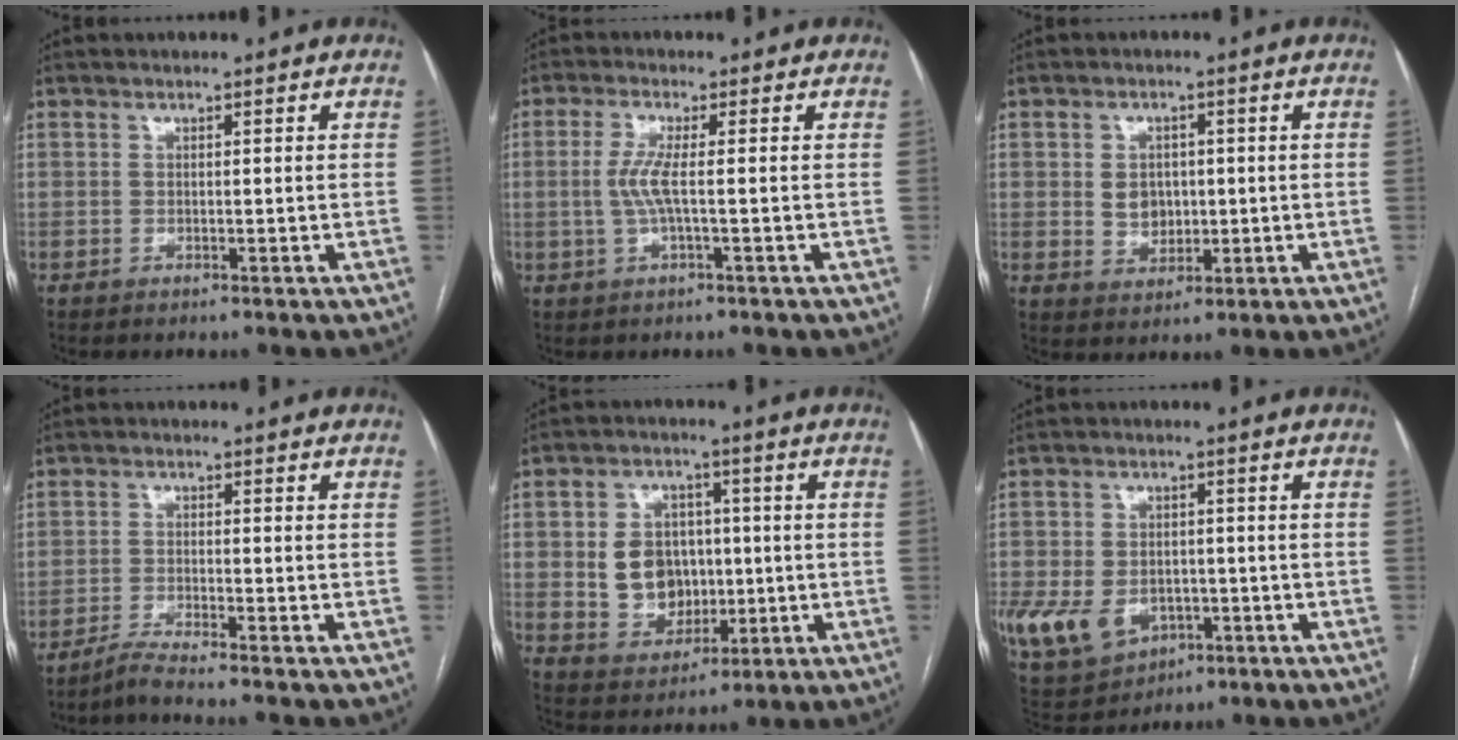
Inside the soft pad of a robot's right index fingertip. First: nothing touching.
{"total": 3.9, "force": [-0.2, 0.2, 3.9], "torque": [-0.089, 0.000, -0.006]}
{"total": 4.5, "force": [0.3, 3.6, 2.7], "torque": [-0.042, 0.007, 0.016]}
{"total": 4.0, "force": [-3.5, -1.5, 1.2], "torque": [-0.028, -0.014, -0.066]}
{"total": 9.6, "force": [0.3, 7.9, 5.5], "torque": [-0.109, 0.019, 0.020]}
{"total": 16.1, "force": [-5.3, 12.3, 8.9], "torque": [-0.215, 0.005, -0.067]}